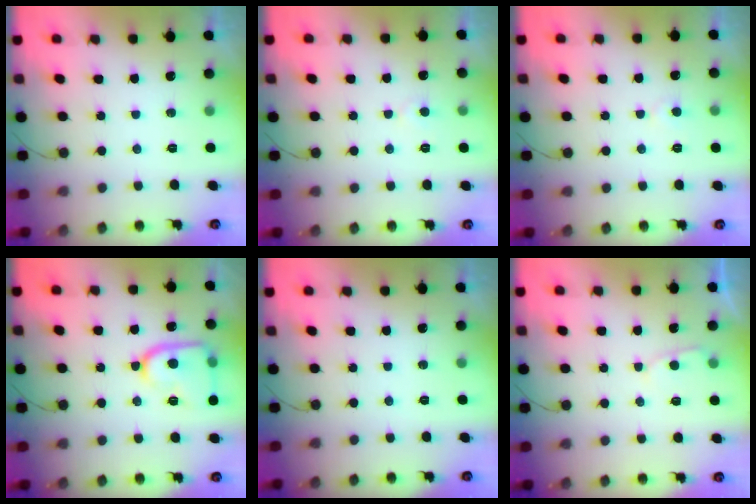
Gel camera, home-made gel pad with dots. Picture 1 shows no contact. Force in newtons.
{"total": 2.7, "press": 2.7, "slide": 0.2}
{"total": 2.7, "press": 2.7, "slide": 0.2}
{"total": 14.4, "press": 14.3, "slide": 1.3}
{"total": 0.0}
{"total": 2.9, "press": 2.8, "slide": 0.3}